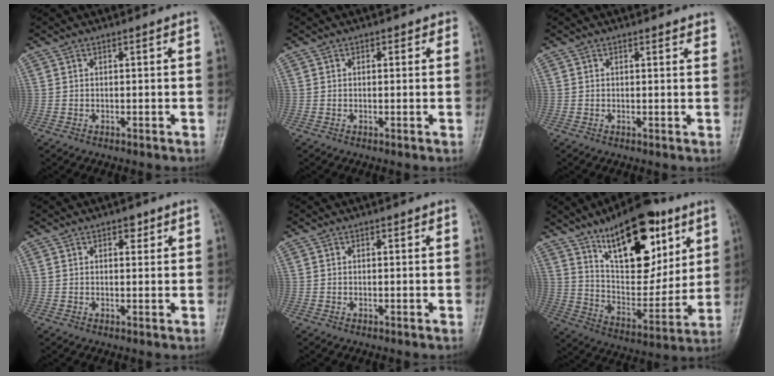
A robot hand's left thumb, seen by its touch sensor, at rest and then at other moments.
{"total": 1.1, "force": [0.5, 0.8, 0.5], "torque": [0.007, 0.001, 0.001]}
{"total": 1.7, "force": [1.5, 0.5, 0.6], "torque": [0.000, -0.004, 0.014]}
{"total": 2.3, "force": [1.3, 1.3, 1.4], "torque": [-0.005, -0.004, 0.015]}
{"total": 0.0}
{"total": 22.3, "force": [12.1, 10.0, 15.8], "torque": [-0.191, -0.061, 0.206]}